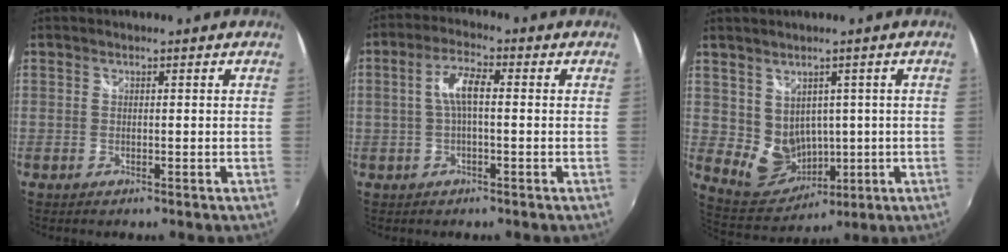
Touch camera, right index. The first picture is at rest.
{"total": 5.5, "force": [0.1, 1.7, 5.2], "torque": [-0.103, 0.013, 0.003]}
{"total": 8.5, "force": [0.8, 7.5, 3.9], "torque": [-0.081, -0.005, 0.041]}